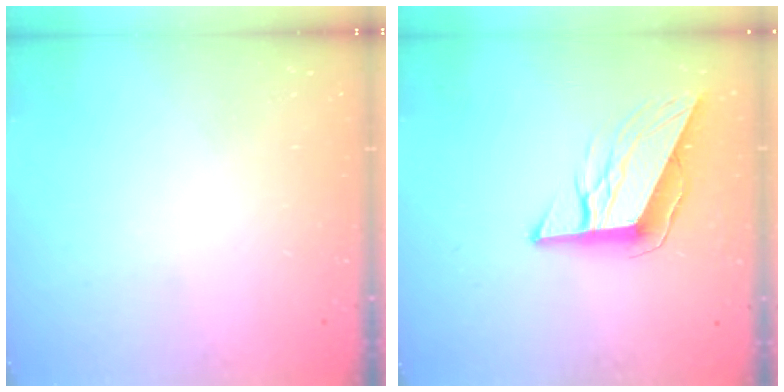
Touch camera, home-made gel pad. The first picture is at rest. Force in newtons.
{"total": 10.5, "press": 10.2, "slide": 2.4}